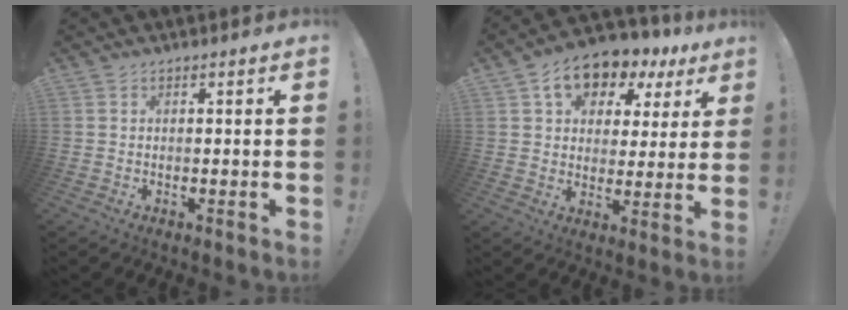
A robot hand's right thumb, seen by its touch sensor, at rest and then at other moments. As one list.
[{"total": 11.9, "force": [6.8, 7.8, 5.9], "torque": [-0.089, -0.037, 0.124]}]